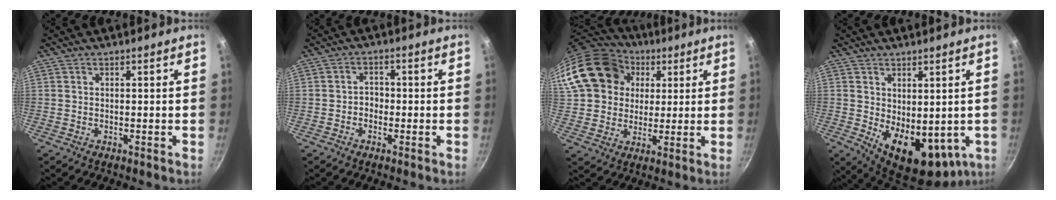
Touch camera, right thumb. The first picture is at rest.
{"total": 2.4, "force": [-0.9, 2.0, 1.0], "torque": [0.000, 0.013, -0.018]}
{"total": 20.2, "force": [6.1, 16.4, 10.2], "torque": [-0.176, 0.026, 0.108]}
{"total": 14.0, "force": [-1.0, 8.5, 11.1], "torque": [-0.142, -0.025, 0.011]}